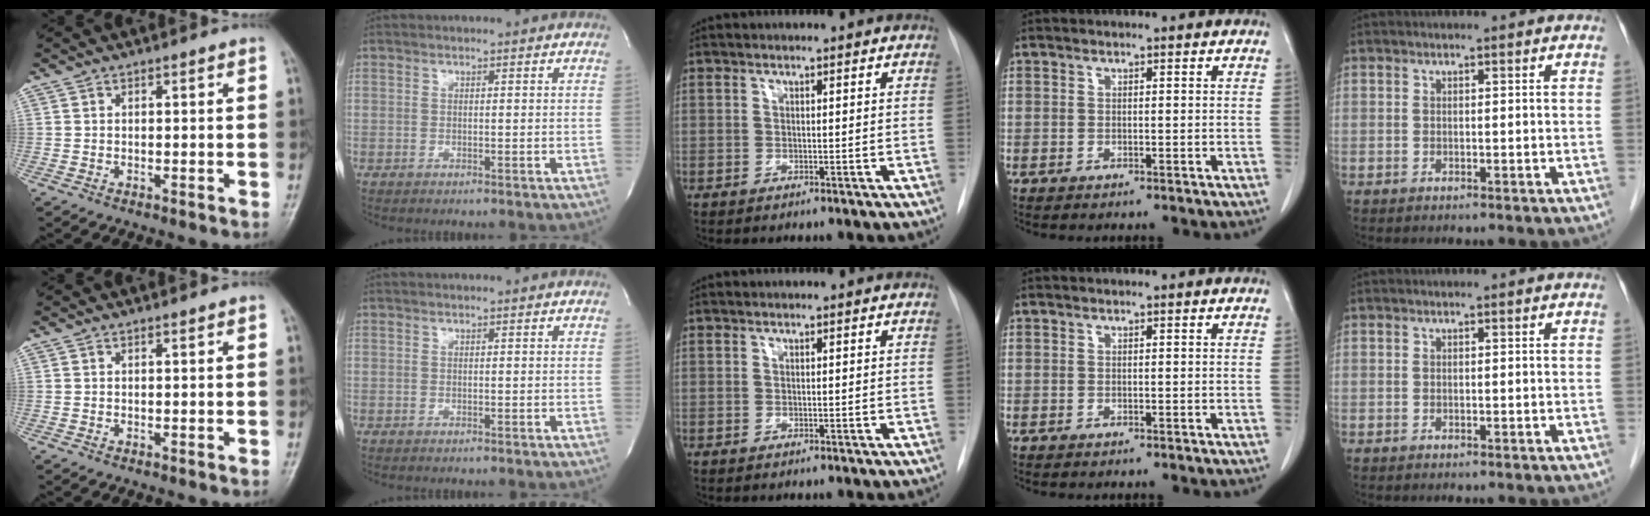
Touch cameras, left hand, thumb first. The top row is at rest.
{}